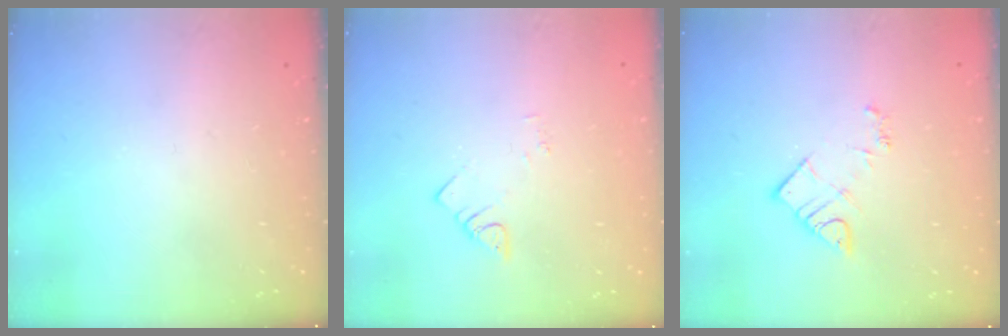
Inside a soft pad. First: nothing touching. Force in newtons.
{"total": 2.1, "press": 2.0, "slide": 0.4}
{"total": 7.6, "press": 7.6, "slide": 0.6}